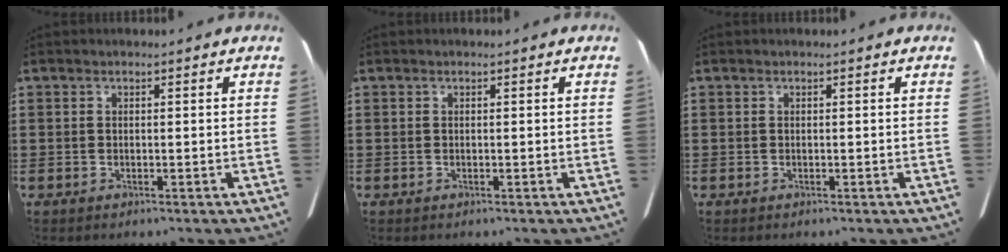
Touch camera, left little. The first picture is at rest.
{"total": 0.0}
{"total": 0.0}